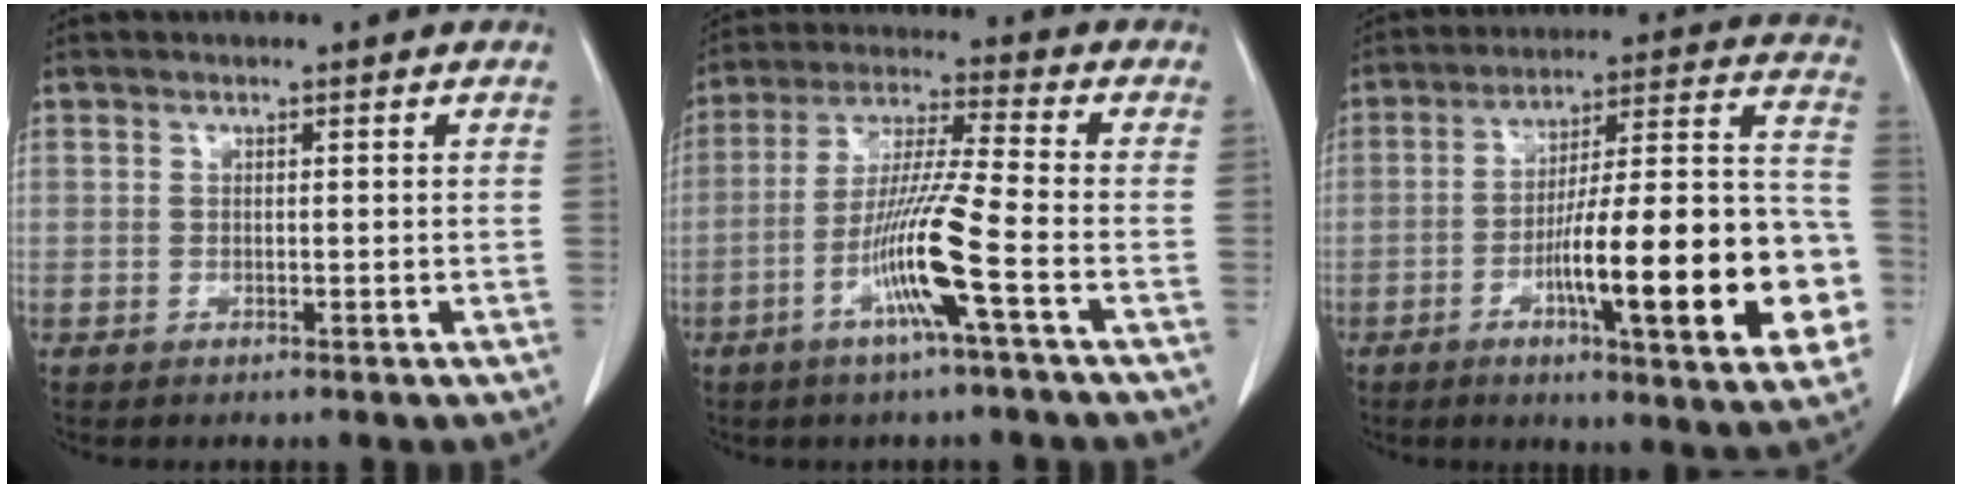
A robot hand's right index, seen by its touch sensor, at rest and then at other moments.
{"total": 11.1, "force": [-4.4, -1.0, 10.1], "torque": [-0.201, -0.007, -0.087]}
{"total": 23.9, "force": [-6.8, 3.3, 22.7], "torque": [-0.270, 0.015, -0.093]}